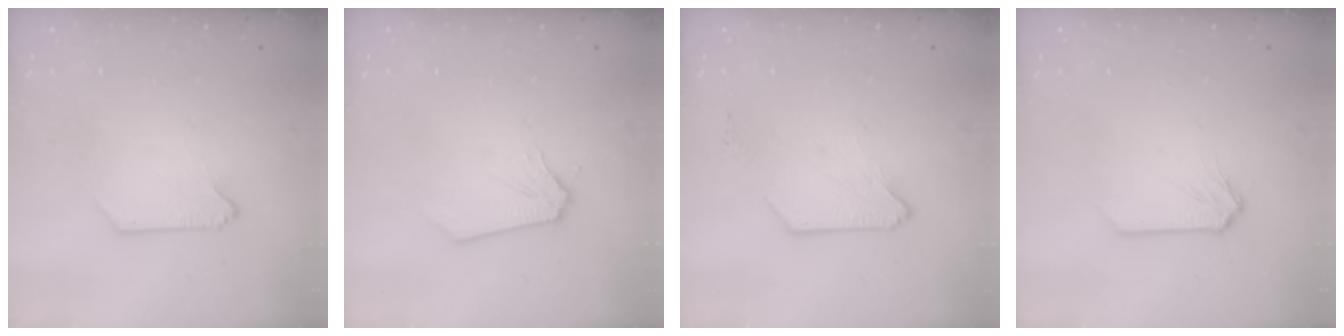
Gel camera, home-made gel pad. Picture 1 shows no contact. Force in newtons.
{"total": 0.0}
{"total": 3.0, "press": 2.9, "slide": 0.5}
{"total": 0.0}